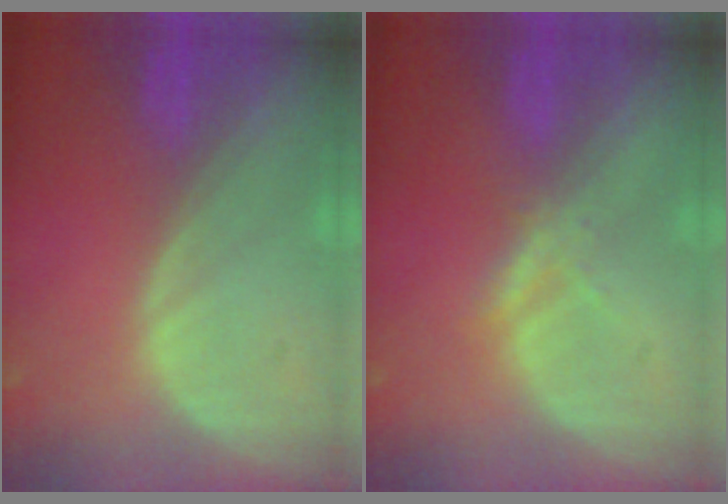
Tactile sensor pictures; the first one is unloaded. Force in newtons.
{"total": 2.1, "press": 2.1, "slide": 0.2}